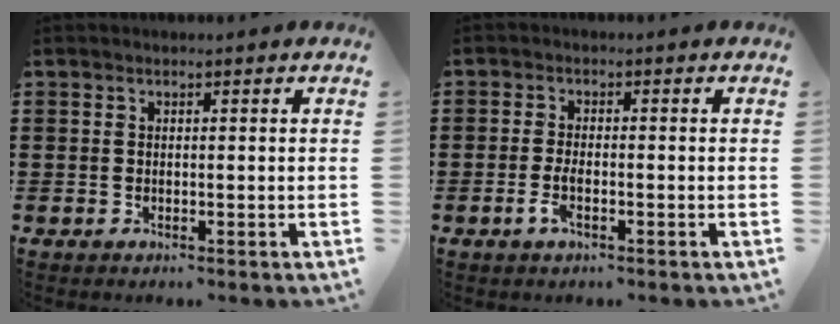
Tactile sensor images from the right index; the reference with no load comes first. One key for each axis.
{"total": 2.7, "fx": -1.2, "fy": 0.5, "fz": 2.3, "tx": -0.056, "ty": -0.007, "tz": -0.024}